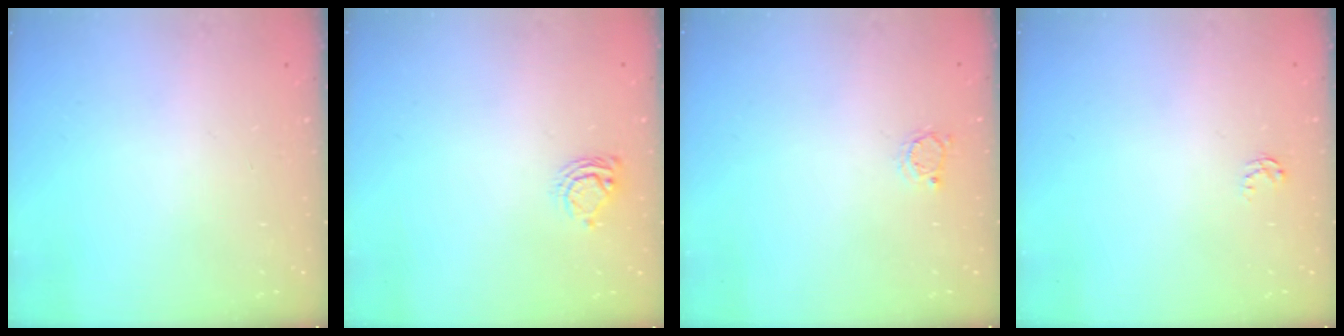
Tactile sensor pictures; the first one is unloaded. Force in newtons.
{"total": 5.1, "press": 5.1, "slide": 0.5}
{"total": 2.6, "press": 2.6, "slide": 0.4}
{"total": 2.6, "press": 2.6, "slide": 0.4}